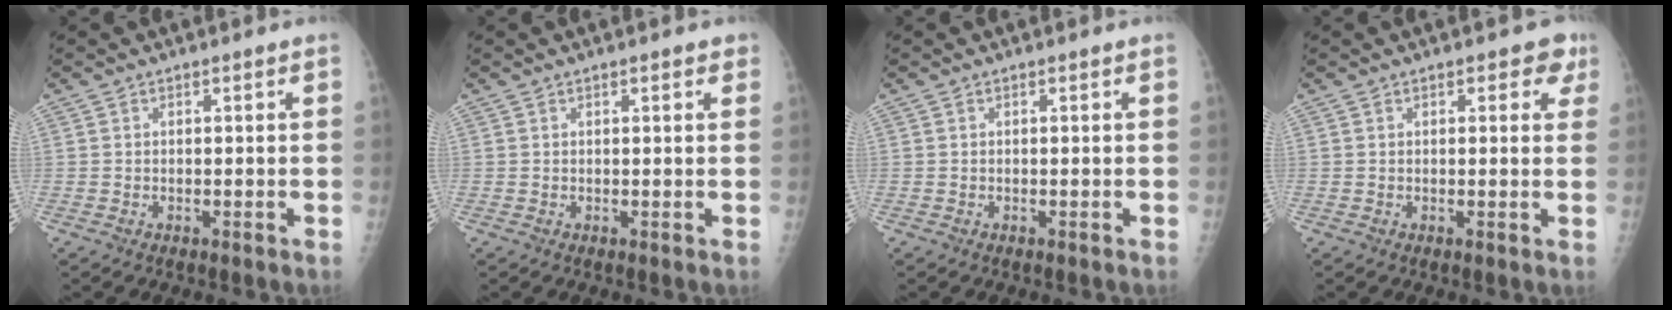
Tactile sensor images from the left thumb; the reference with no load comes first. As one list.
[{"total": 1.6, "force": [1.0, 0.5, 1.2], "torque": [-0.013, -0.001, 0.011]}, {"total": 0.0}, {"total": 3.7, "force": [2.0, 2.1, 2.4], "torque": [0.006, -0.002, 0.014]}]